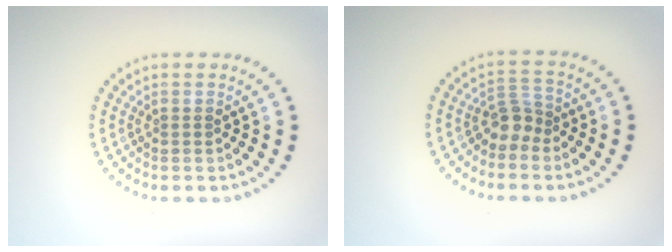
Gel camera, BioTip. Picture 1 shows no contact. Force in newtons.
{"total": 2.3, "press": 1.7, "slide": 1.6}